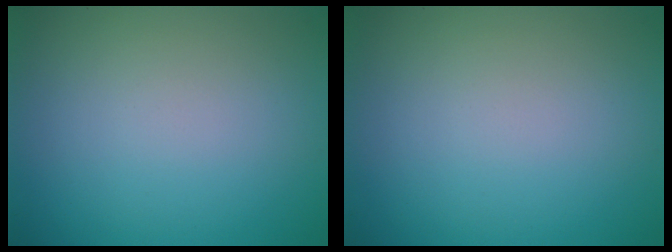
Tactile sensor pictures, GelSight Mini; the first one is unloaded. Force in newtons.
{"total": 0.0}